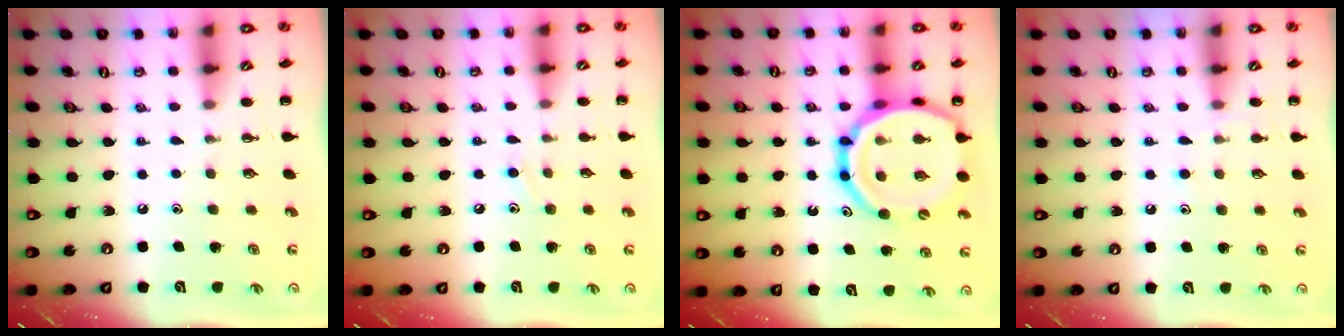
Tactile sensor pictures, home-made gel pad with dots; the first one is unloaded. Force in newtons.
{"total": 6.8, "press": 6.4, "slide": 2.3}
{"total": 22.2, "press": 21.9, "slide": 4.0}
{"total": 5.6, "press": 5.2, "slide": 2.1}